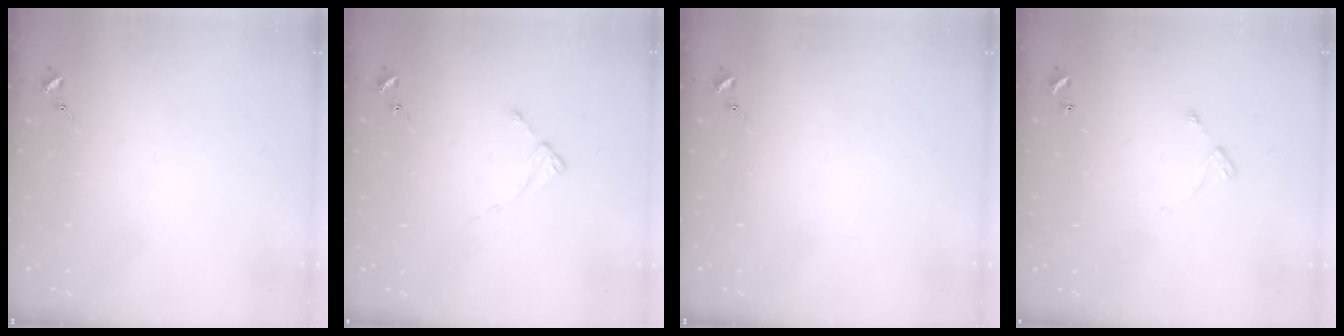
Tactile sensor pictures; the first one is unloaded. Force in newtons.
{"total": 2.3, "press": 2.3, "slide": 0.3}
{"total": 0.0}
{"total": 5.7, "press": 5.7, "slide": 0.5}